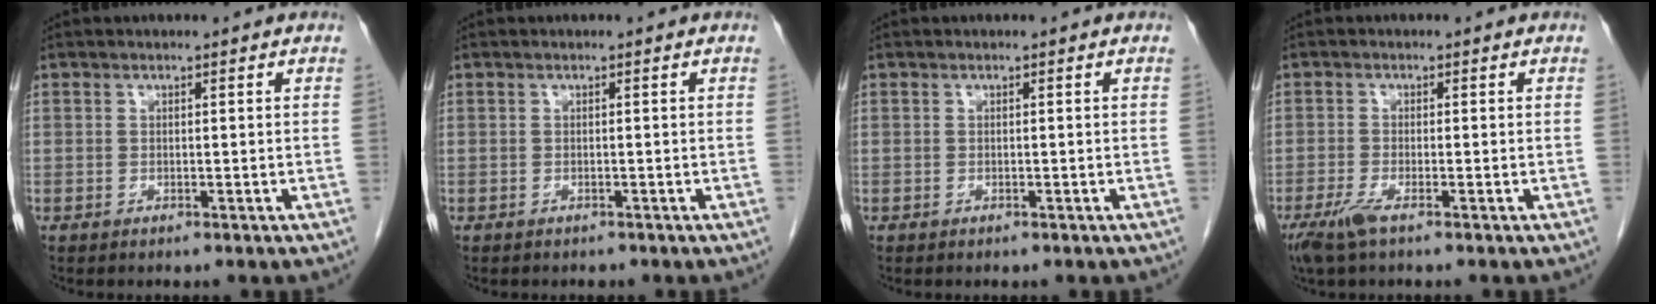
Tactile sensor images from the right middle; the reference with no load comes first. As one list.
[{"total": 0.8, "force": [-0.7, 0.4, 0.0], "torque": [-0.010, 0.000, -0.011]}, {"total": 0.0}, {"total": 3.2, "force": [-2.0, 0.4, 2.4], "torque": [-0.058, -0.010, -0.042]}]